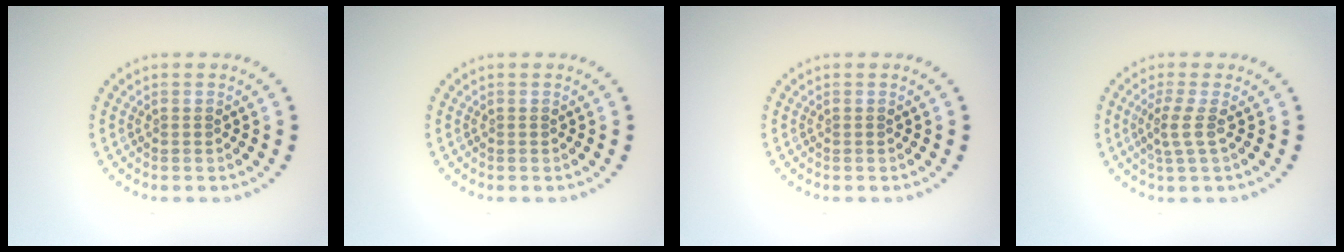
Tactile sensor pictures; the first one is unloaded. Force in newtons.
{"total": 0.0}
{"total": 0.0}
{"total": 2.0, "press": 1.5, "slide": 1.3}